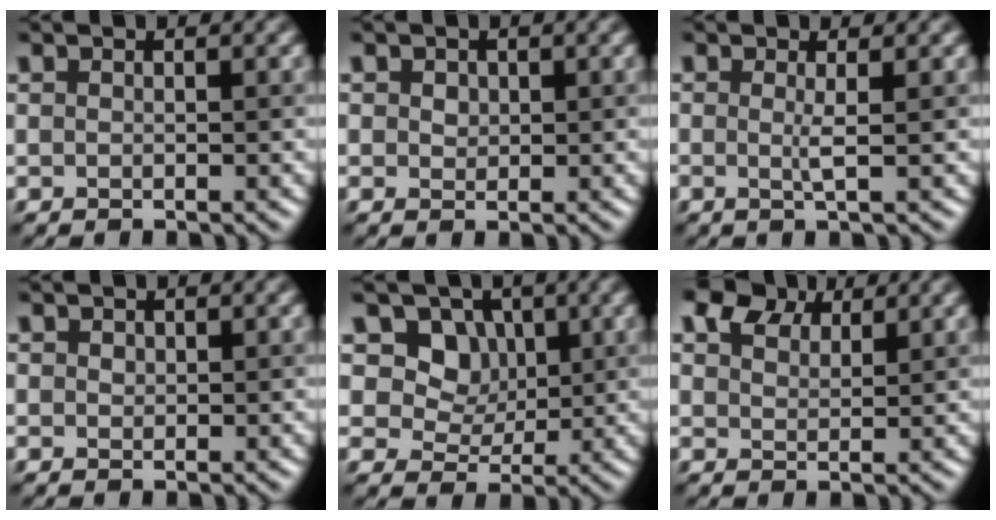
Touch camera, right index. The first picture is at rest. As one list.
[{"total": 1.1, "force": [0.4, 0.9, 0.5], "torque": [-0.009, 0.003, 0.004]}, {"total": 1.3, "force": [0.1, 0.1, 1.3], "torque": [-0.028, -0.003, -0.003]}, {"total": 0.6, "force": [0.2, 0.5, 0.2], "torque": [-0.005, 0.000, 0.003]}, {"total": 7.9, "force": [3.6, 6.2, 3.4], "torque": [-0.062, -0.004, 0.057]}, {"total": 4.5, "force": [3.4, 2.3, 1.9], "torque": [-0.045, 0.014, 0.055]}]